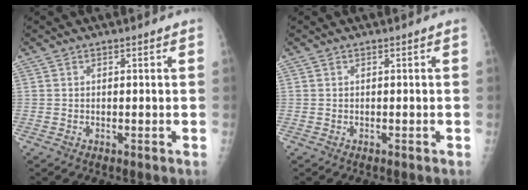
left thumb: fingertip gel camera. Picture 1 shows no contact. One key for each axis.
{"total": 0.0}